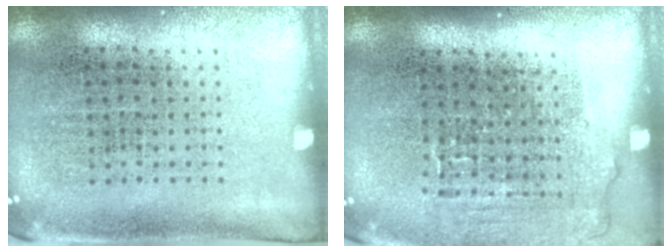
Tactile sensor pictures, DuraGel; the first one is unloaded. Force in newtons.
{"total": 1.1, "press": 1.0, "slide": 0.4}